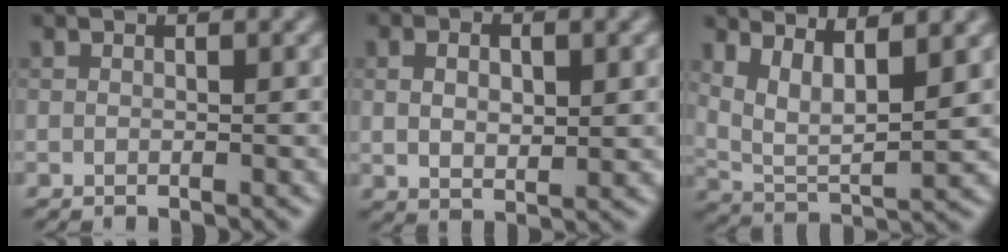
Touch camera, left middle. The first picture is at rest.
{"total": 3.8, "force": [0.6, 2.2, 3.0], "torque": [-0.067, -0.011, 0.010]}
{"total": 5.3, "force": [2.9, 1.8, 4.1], "torque": [-0.088, -0.017, 0.058]}